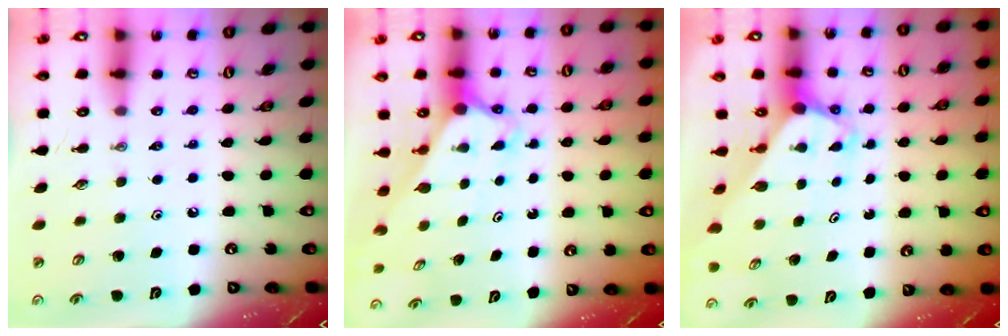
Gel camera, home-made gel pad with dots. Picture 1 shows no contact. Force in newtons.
{"total": 2.7, "press": 2.7, "slide": 0.2}
{"total": 3.1, "press": 3.1, "slide": 0.2}